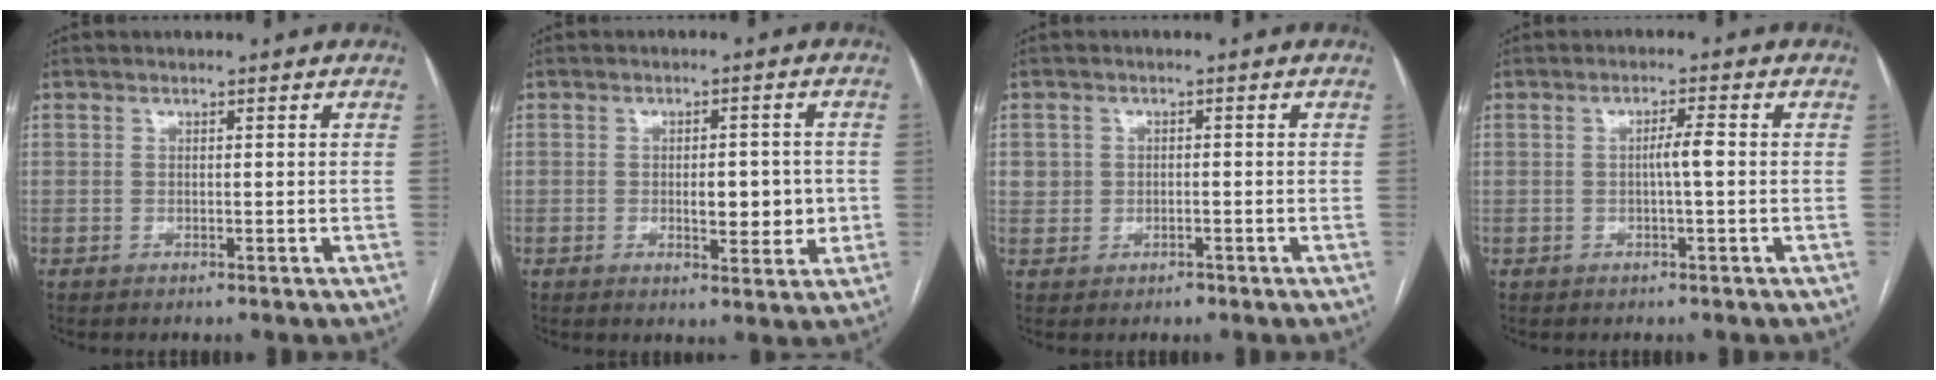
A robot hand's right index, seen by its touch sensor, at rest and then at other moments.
{"total": 5.8, "force": [-0.6, 2.4, 5.3], "torque": [-0.070, 0.000, -0.003]}
{"total": 2.6, "force": [-0.3, 2.5, 0.7], "torque": [-0.010, 0.010, 0.004]}
{"total": 2.6, "force": [0.0, 0.0, 2.6], "torque": [-0.045, 0.002, -0.001]}